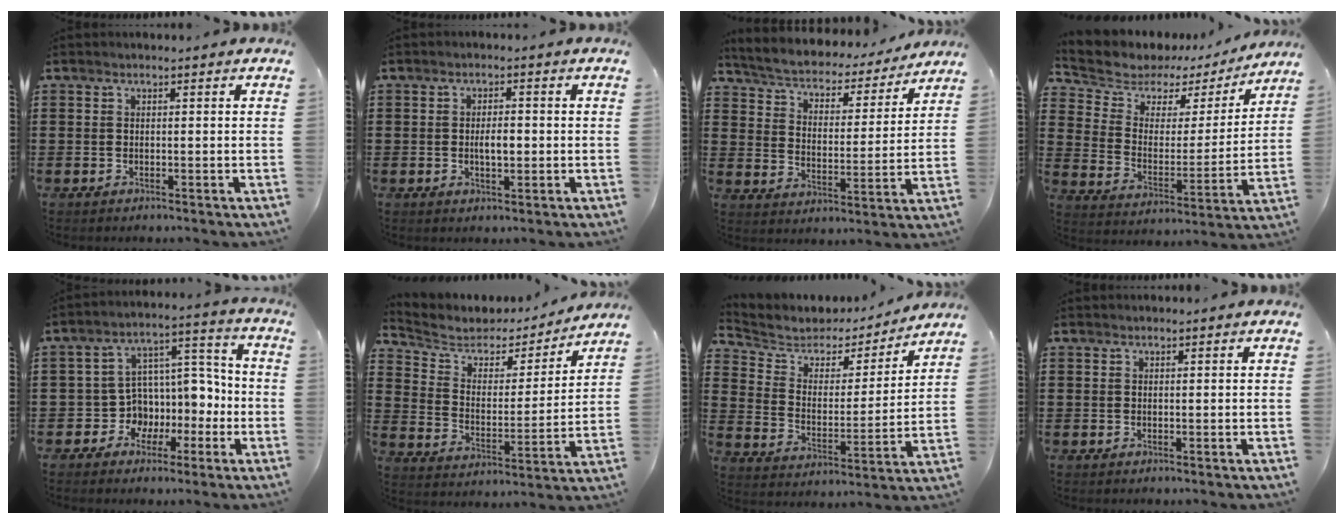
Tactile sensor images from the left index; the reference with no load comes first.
{"total": 3.0, "force": [-0.1, 1.1, 2.8], "torque": [-0.046, -0.002, -0.006]}
{"total": 3.7, "force": [3.6, 0.8, 0.8], "torque": [-0.039, -0.030, 0.052]}
{"total": 5.3, "force": [4.3, 3.0, 0.3], "torque": [-0.047, -0.032, 0.070]}
{"total": 7.3, "force": [-0.5, 6.8, 2.8], "torque": [-0.079, -0.013, -0.003]}
{"total": 5.0, "force": [4.1, 2.5, 1.1], "torque": [-0.055, -0.027, 0.067]}
{"total": 4.7, "force": [3.9, 2.5, 0.5], "torque": [-0.045, -0.030, 0.063]}
{"total": 0.0}